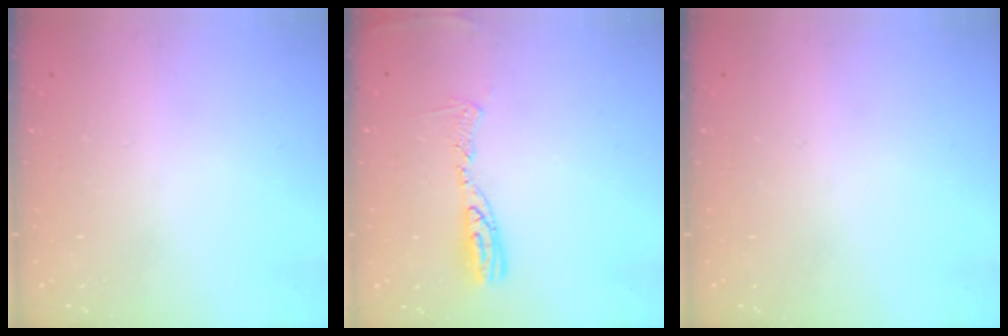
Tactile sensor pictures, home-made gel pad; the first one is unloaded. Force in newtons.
{"total": 8.8, "press": 8.8, "slide": 0.9}
{"total": 0.0}